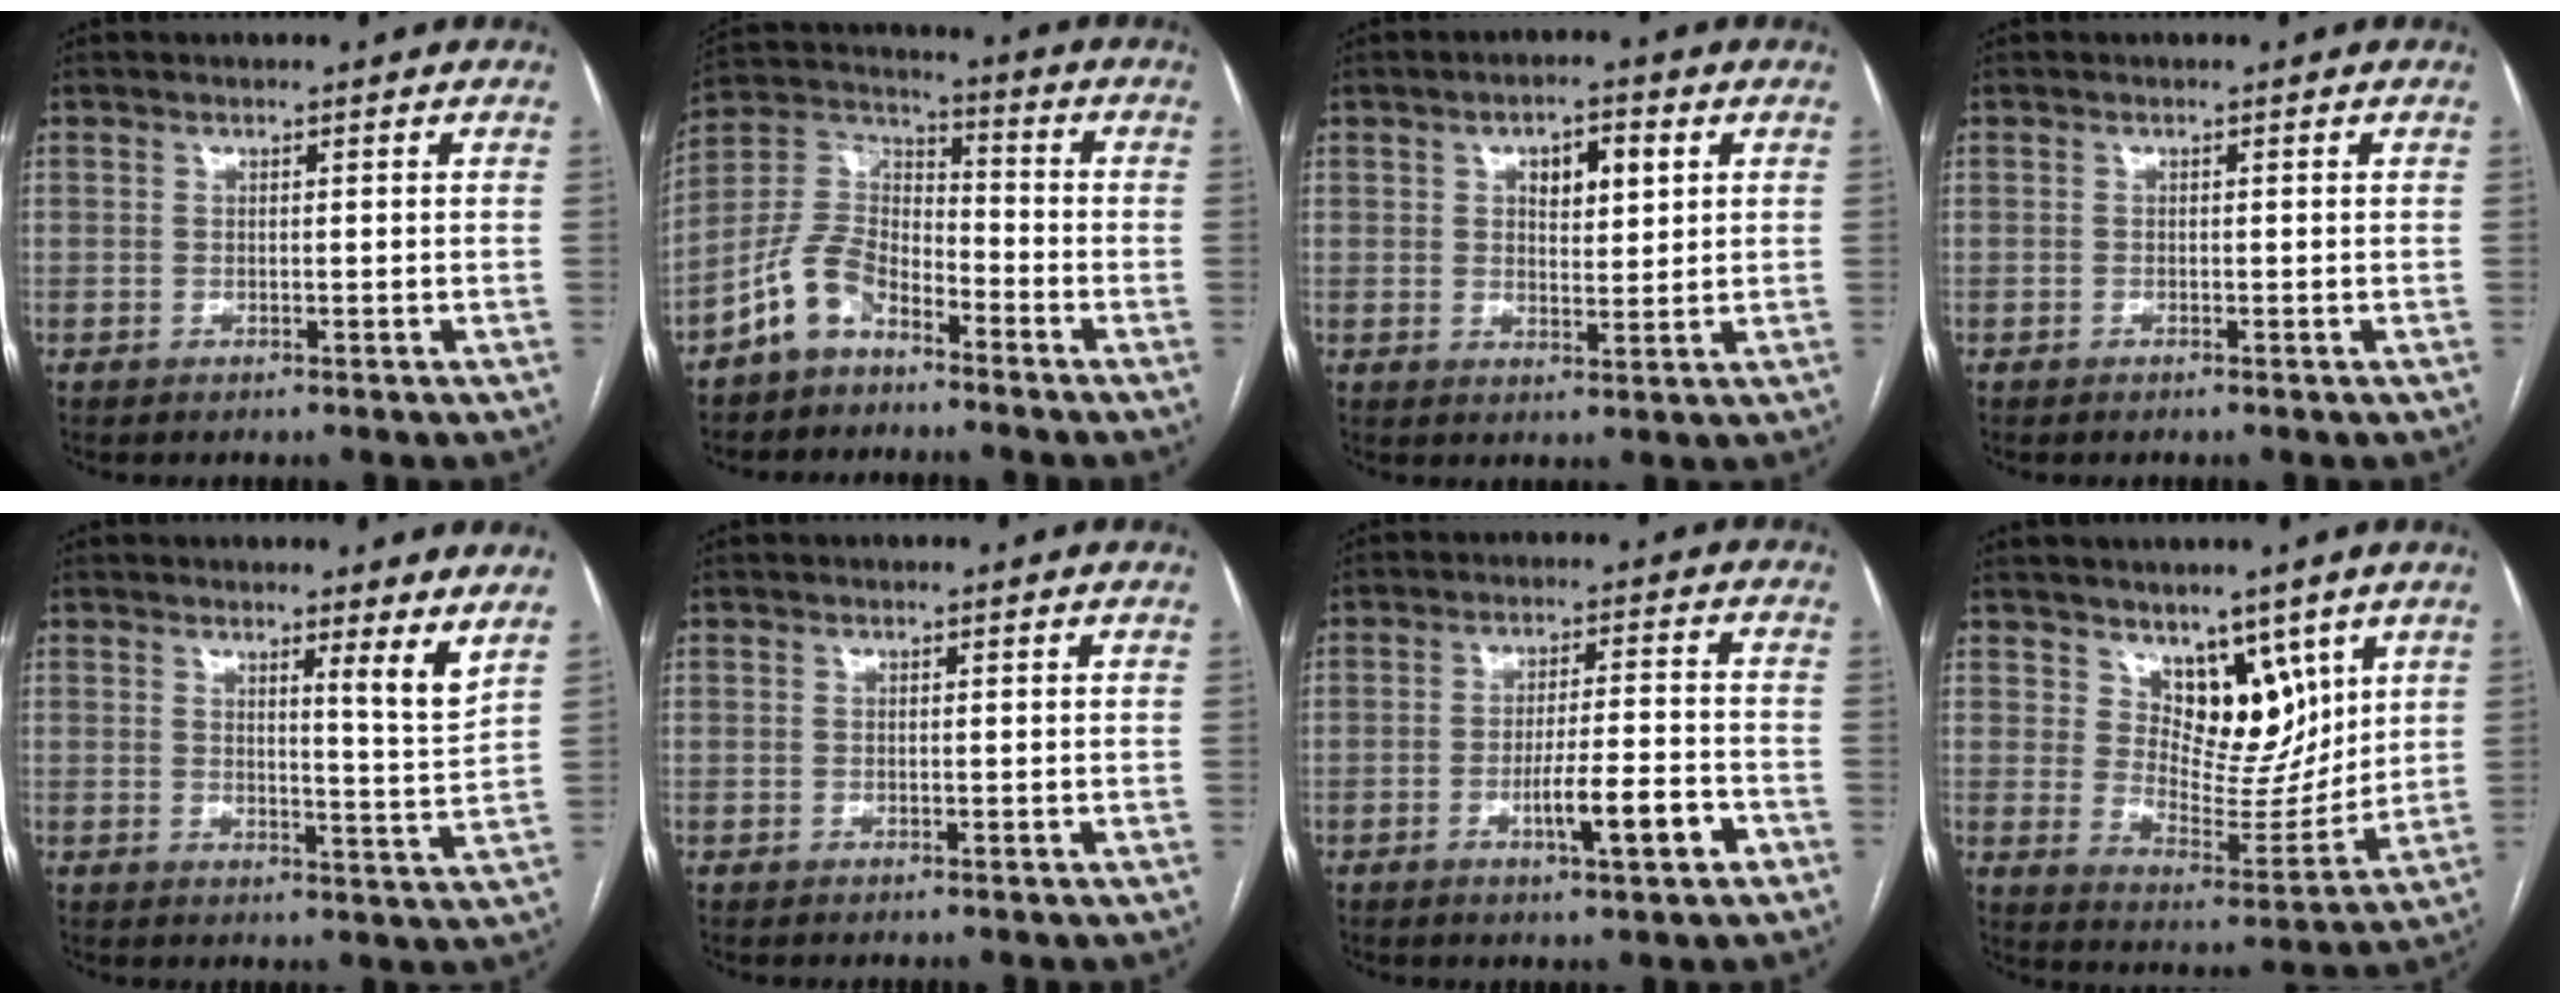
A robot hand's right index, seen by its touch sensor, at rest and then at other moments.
{"total": 9.0, "force": [-6.1, 4.7, 4.7], "torque": [-0.105, 0.026, -0.127]}
{"total": 5.4, "force": [2.0, 2.4, 4.5], "torque": [-0.069, 0.011, 0.033]}
{"total": 0.0}
{"total": 4.4, "force": [3.1, -0.8, 3.0], "torque": [-0.041, -0.032, 0.037]}
{"total": 0.0}
{"total": 8.1, "force": [-3.6, 0.8, 7.2], "torque": [-0.117, 0.001, -0.052]}
{"total": 9.3, "force": [5.8, 5.4, 5.0], "torque": [-0.068, -0.006, 0.107]}